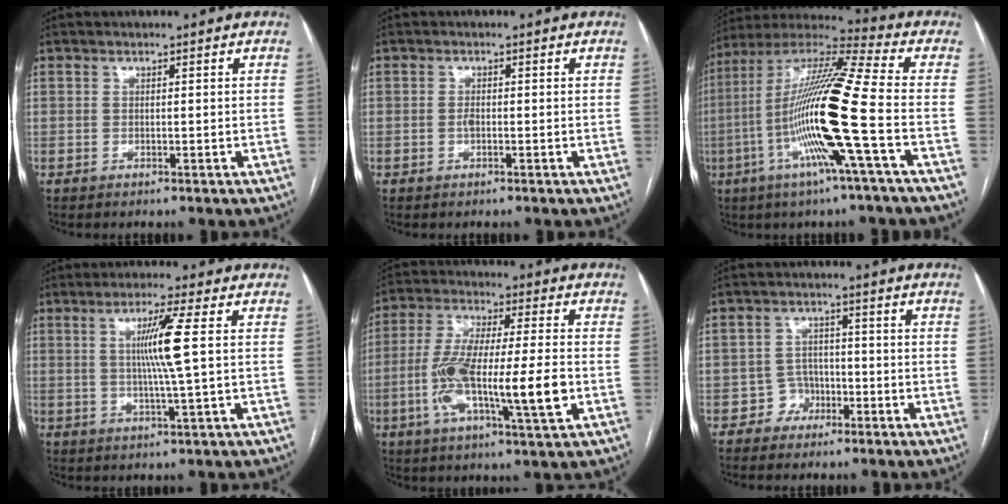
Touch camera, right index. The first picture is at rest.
{"total": 1.0, "force": [-0.2, 0.5, 0.9], "torque": [-0.018, 0.001, -0.003]}
{"total": 19.1, "force": [-4.7, -0.8, 18.5], "torque": [-0.365, -0.009, -0.102]}
{"total": 6.9, "force": [1.1, -1.4, 6.7], "torque": [-0.123, -0.003, 0.025]}
{"total": 15.7, "force": [-3.3, 2.0, 15.2], "torque": [-0.290, -0.001, -0.057]}
{"total": 3.6, "force": [-1.8, 3.1, 0.3], "torque": [0.003, 0.016, -0.034]}